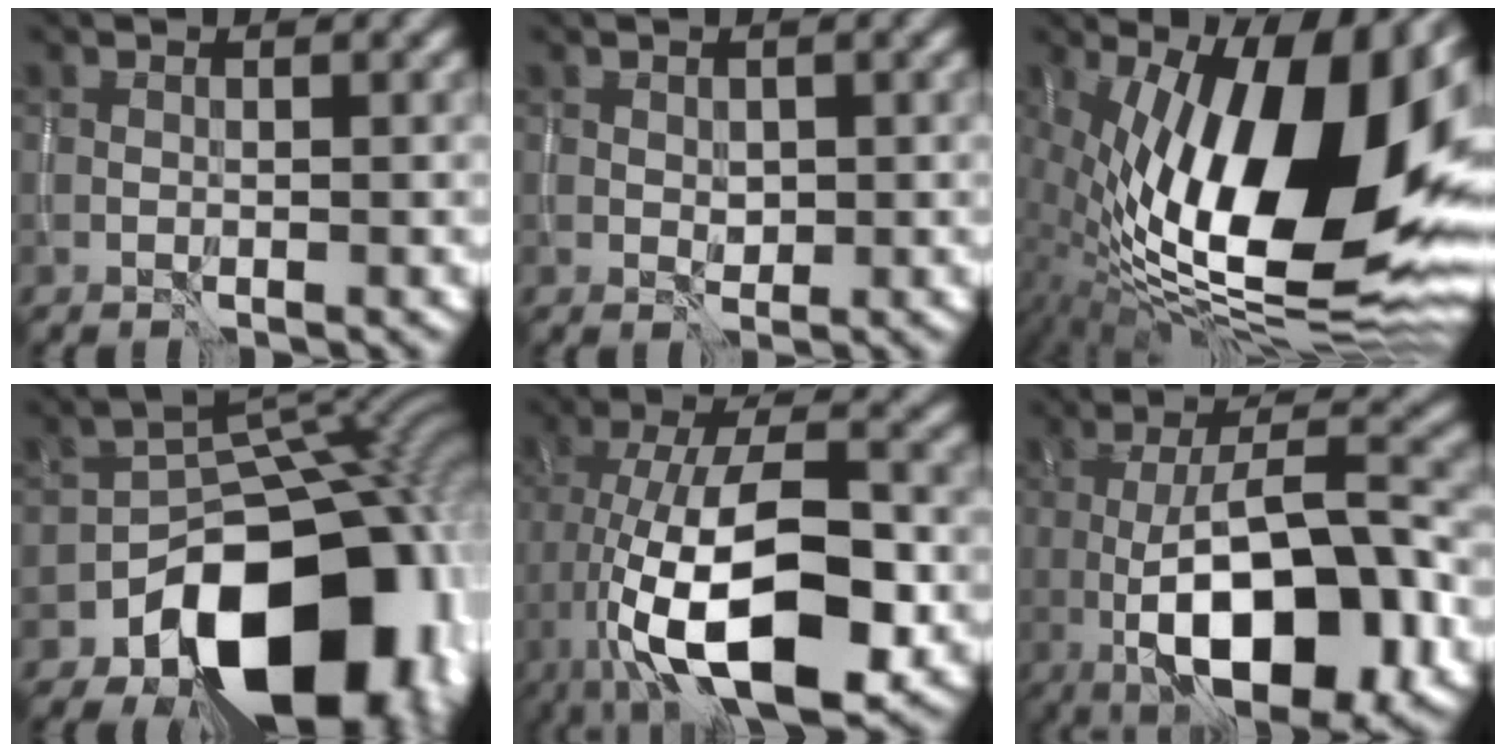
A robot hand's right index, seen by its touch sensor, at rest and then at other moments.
{"total": 1.0, "force": [0.2, 0.8, 0.5], "torque": [-0.011, -0.002, 0.007]}
{"total": 19.6, "force": [2.7, 9.4, 16.9], "torque": [-0.267, 0.003, 0.047]}
{"total": 15.6, "force": [-7.0, 10.0, 9.6], "torque": [-0.098, -0.003, -0.115]}
{"total": 14.9, "force": [-4.7, 6.2, 12.7], "torque": [-0.214, 0.011, -0.086]}
{"total": 11.8, "force": [-3.7, 4.1, 10.5], "torque": [-0.165, 0.009, -0.063]}